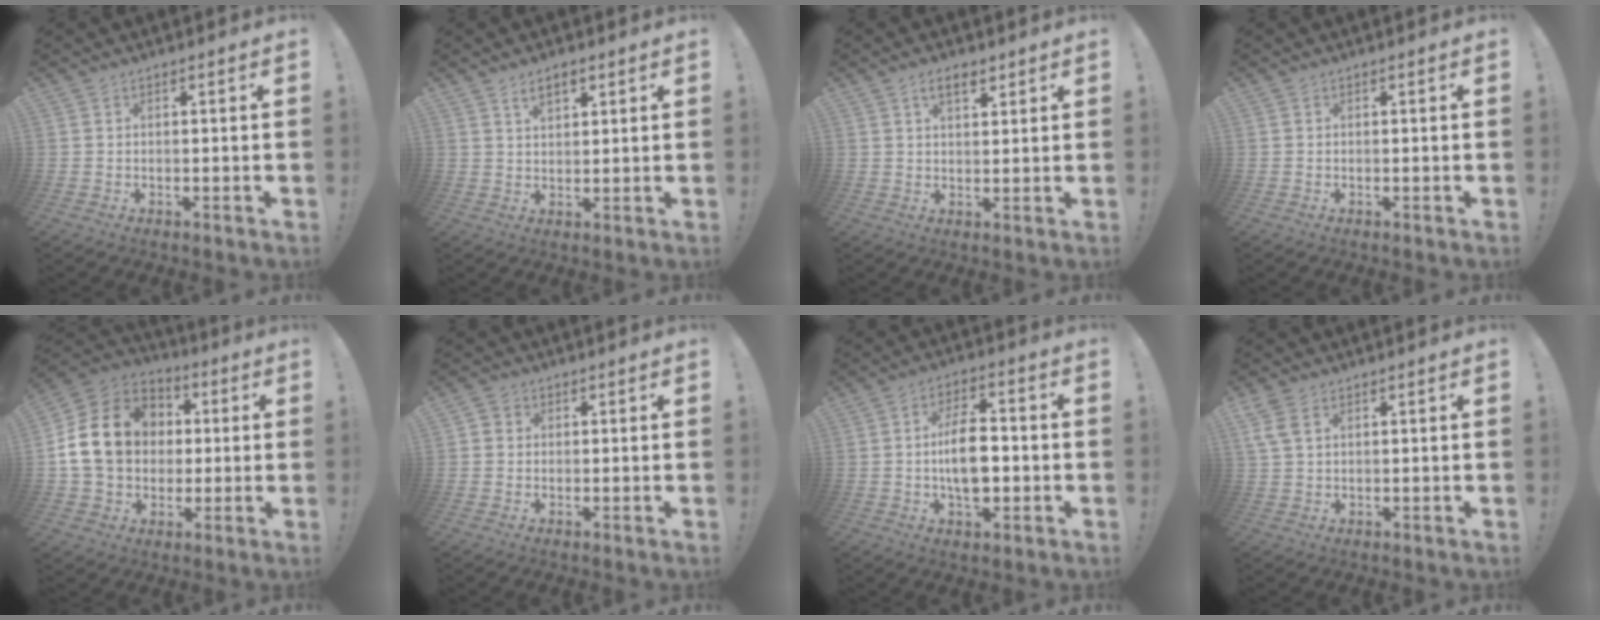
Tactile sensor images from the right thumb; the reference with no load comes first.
{"total": 4.5, "force": [2.6, 2.3, 2.9], "torque": [-0.041, -0.008, 0.044]}
{"total": 5.0, "force": [2.9, 2.5, 3.3], "torque": [-0.050, -0.005, 0.049]}
{"total": 0.0}
{"total": 19.0, "force": [2.9, 15.1, 11.2], "torque": [-0.187, 0.011, 0.067]}
{"total": 2.2, "force": [0.0, 2.0, 0.8], "torque": [-0.017, 0.007, 0.002]}
{"total": 11.3, "force": [-1.5, 6.4, 9.2], "torque": [-0.159, 0.006, -0.027]}
{"total": 4.9, "force": [2.2, 2.7, 3.5], "torque": [-0.083, 0.003, 0.044]}